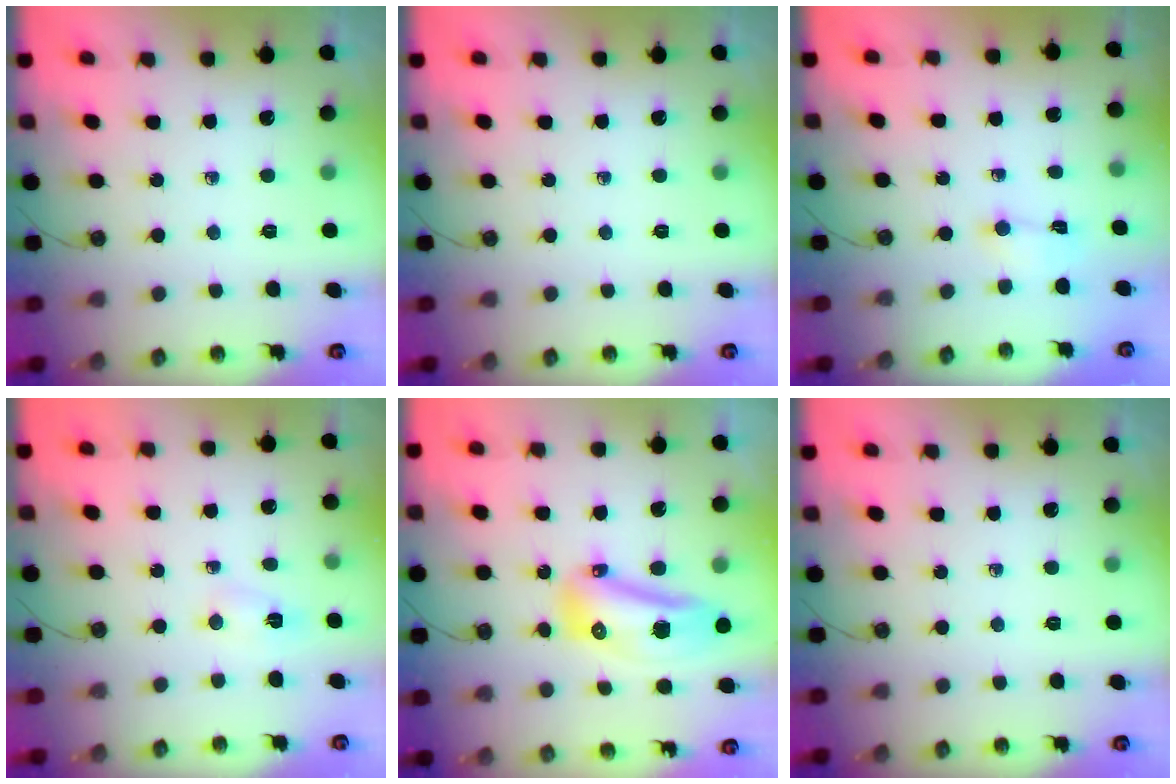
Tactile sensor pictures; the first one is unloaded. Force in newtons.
{"total": 0.0}
{"total": 1.5, "press": 1.3, "slide": 0.7}
{"total": 3.0, "press": 1.8, "slide": 2.4}
{"total": 13.5, "press": 13.4, "slide": 2.3}
{"total": 0.0}